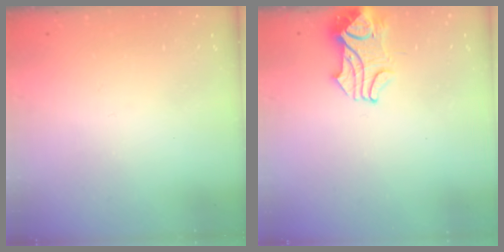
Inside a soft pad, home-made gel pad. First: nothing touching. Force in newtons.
{"total": 2.2, "press": 2.1, "slide": 0.5}